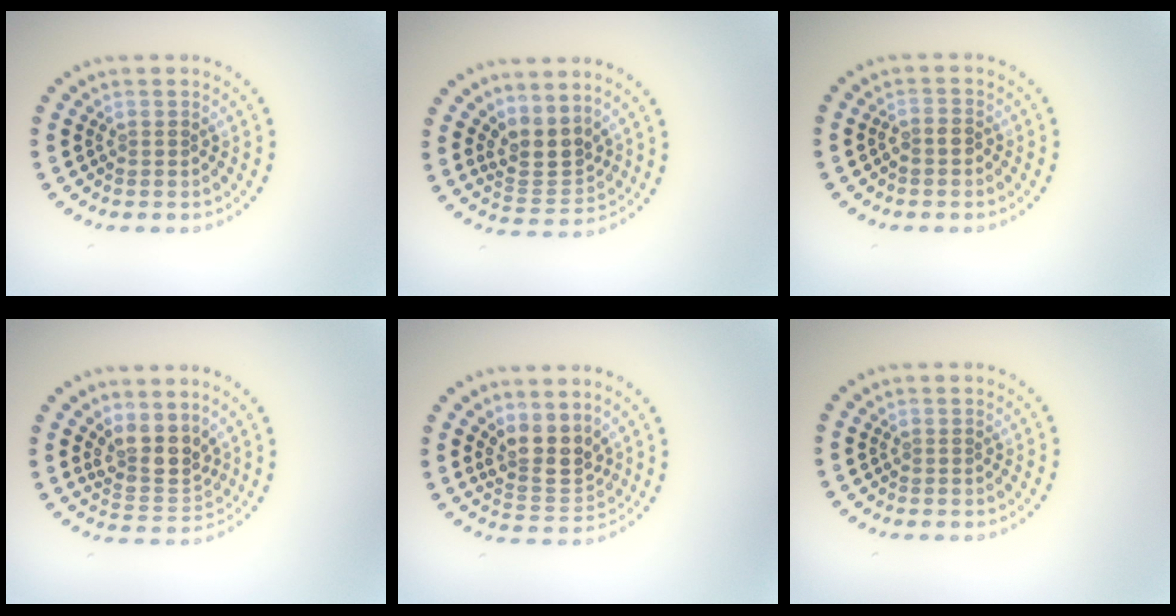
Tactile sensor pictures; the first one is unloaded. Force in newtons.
{"total": 3.0, "press": 2.4, "slide": 1.8}
{"total": 0.9, "press": 0.7, "slide": 0.6}
{"total": 3.7, "press": 2.9, "slide": 2.2}
{"total": 3.6, "press": 3.1, "slide": 1.9}
{"total": 0.0}